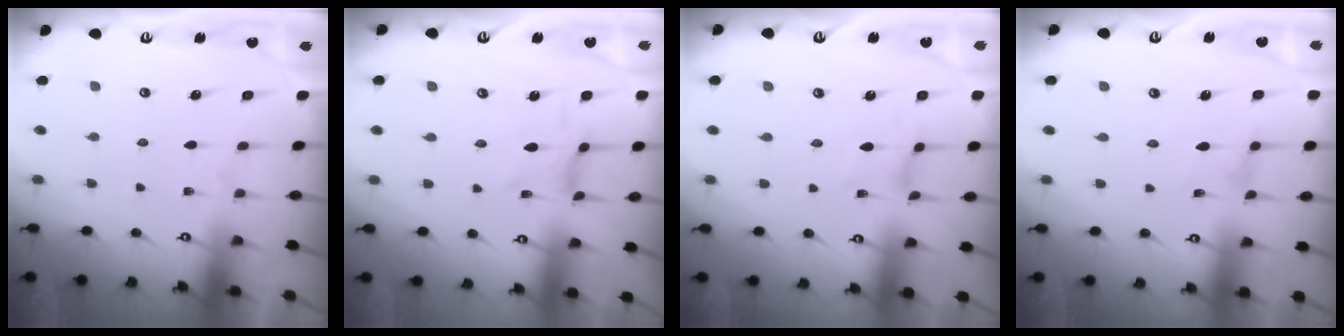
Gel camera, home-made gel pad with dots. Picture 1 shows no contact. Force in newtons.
{"total": 0.0}
{"total": 0.0}
{"total": 0.8, "press": 0.8, "slide": 0.2}